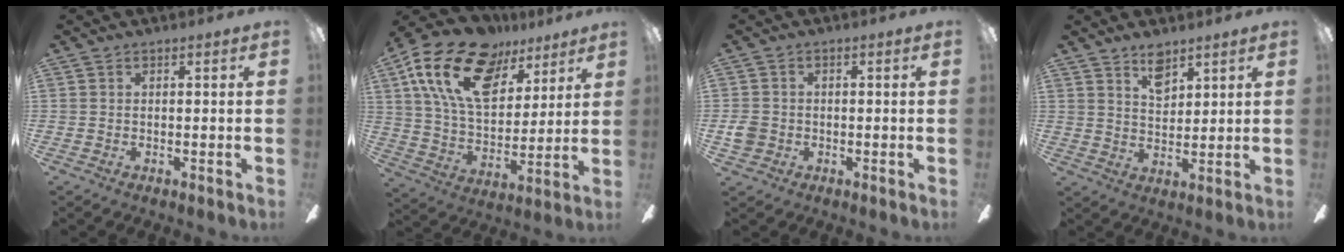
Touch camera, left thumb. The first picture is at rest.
{"total": 22.5, "force": [12.0, 13.0, 13.8], "torque": [-0.256, -0.049, 0.214]}
{"total": 3.9, "force": [-0.8, 3.4, 1.7], "torque": [-0.024, 0.004, -0.015]}
{"total": 6.5, "force": [4.7, 3.2, 3.1], "torque": [-0.041, -0.020, 0.082]}